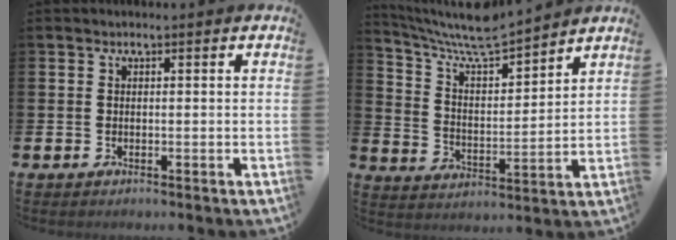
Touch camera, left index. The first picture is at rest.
{"total": 8.0, "force": [7.5, 0.8, 2.4], "torque": [-0.083, -0.056, 0.131]}